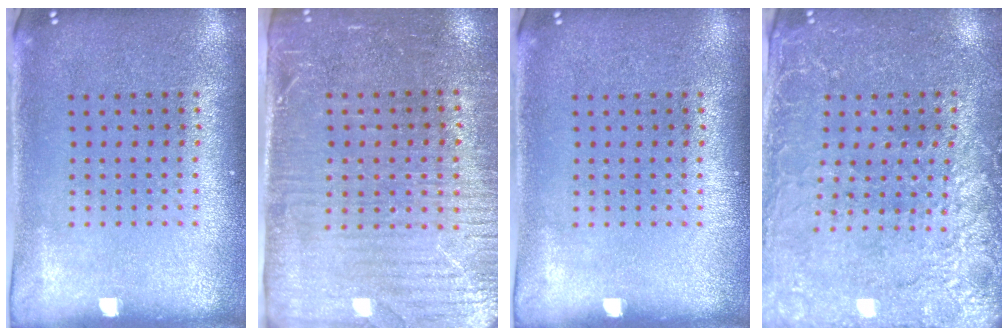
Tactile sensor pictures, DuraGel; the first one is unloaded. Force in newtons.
{"total": 3.5, "press": 3.1, "slide": 1.5}
{"total": 0.0}
{"total": 2.9, "press": 2.8, "slide": 0.7}